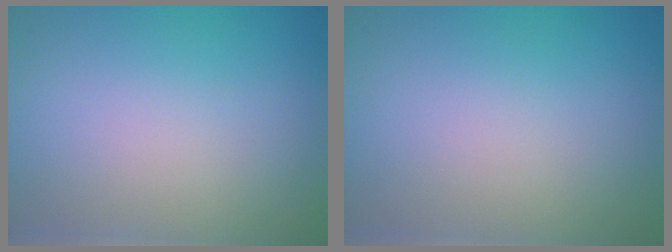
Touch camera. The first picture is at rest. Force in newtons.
{"total": 0.0}